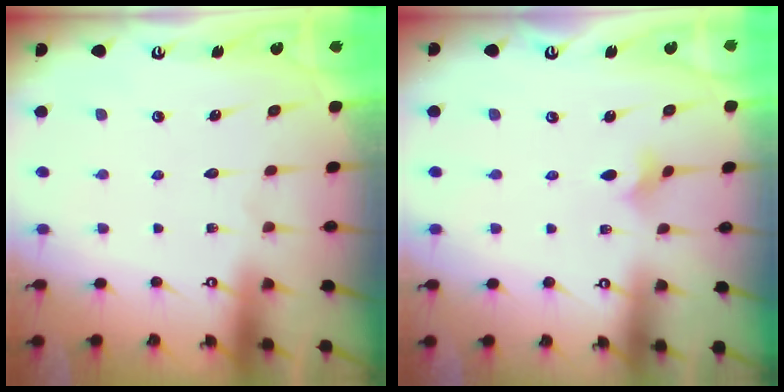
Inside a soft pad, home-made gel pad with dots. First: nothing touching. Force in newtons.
{"total": 2.4, "press": 2.3, "slide": 0.4}